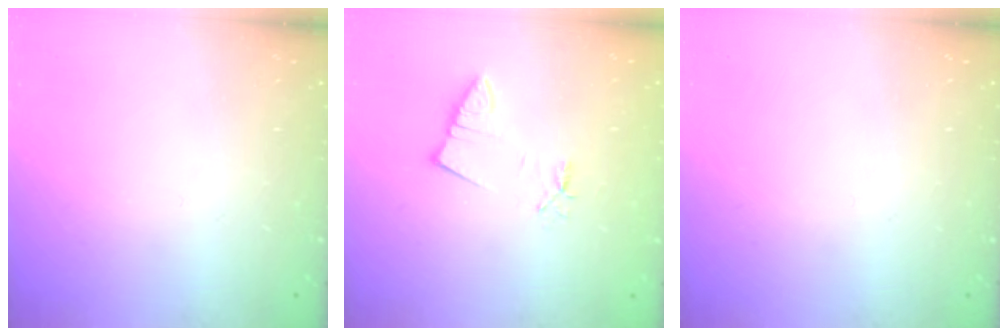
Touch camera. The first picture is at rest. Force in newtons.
{"total": 2.2, "press": 2.1, "slide": 0.2}
{"total": 0.0}